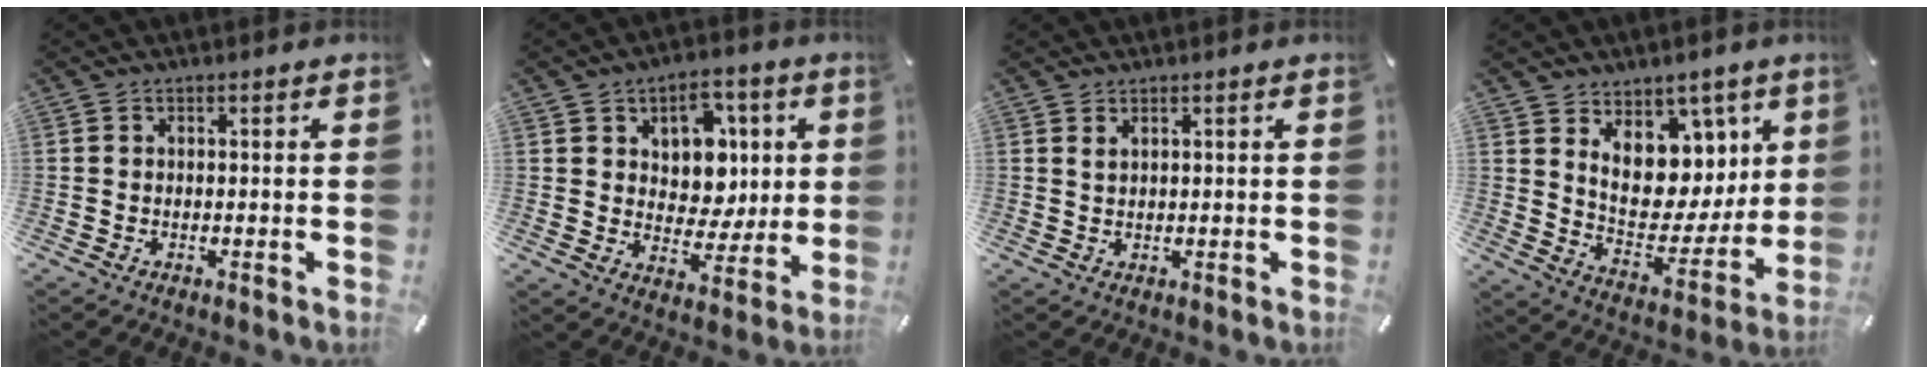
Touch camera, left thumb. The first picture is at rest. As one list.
[{"total": 10.3, "force": [3.2, 8.9, 4.1], "torque": [-0.057, -0.020, 0.060]}, {"total": 1.2, "force": [0.9, 0.3, 0.7], "torque": [-0.016, -0.002, 0.017]}, {"total": 12.3, "force": [5.5, 9.7, 5.2], "torque": [-0.068, -0.066, 0.109]}]